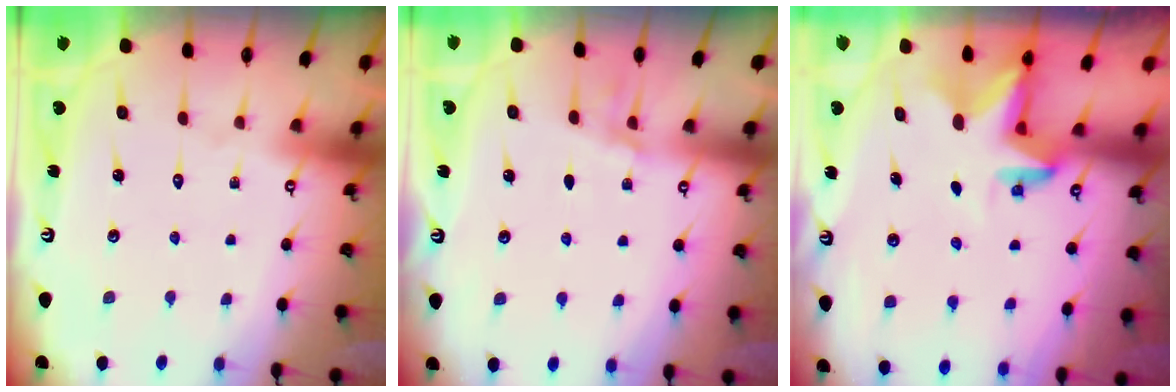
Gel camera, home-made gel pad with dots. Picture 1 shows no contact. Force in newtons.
{"total": 3.0, "press": 3.0, "slide": 0.4}
{"total": 2.8, "press": 2.8, "slide": 0.3}